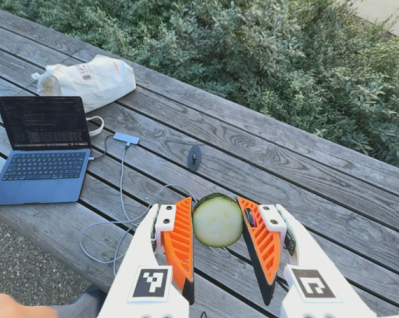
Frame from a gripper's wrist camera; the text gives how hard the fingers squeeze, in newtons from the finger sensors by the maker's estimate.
{"total": 8.4, "left": 7.8, "right": 9.1}